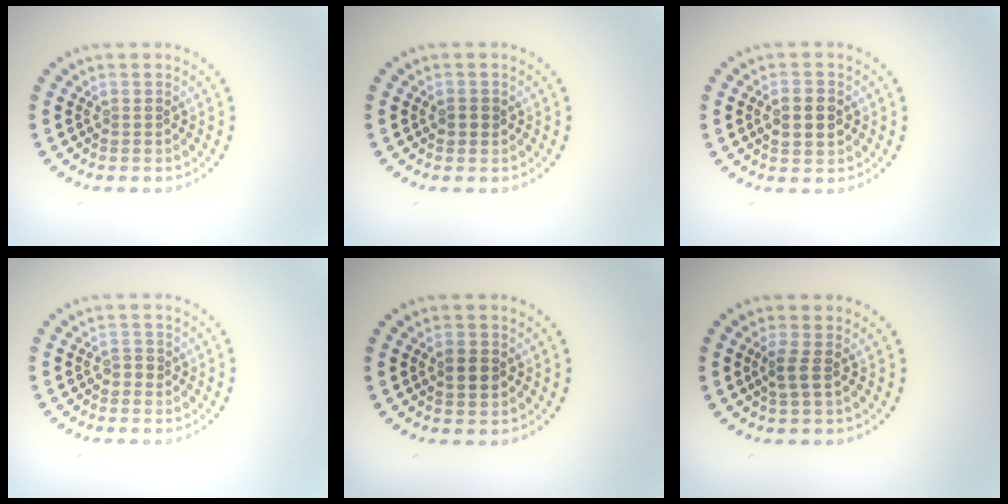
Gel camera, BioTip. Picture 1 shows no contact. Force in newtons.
{"total": 1.0, "press": 1.0, "slide": 0.2}
{"total": 2.9, "press": 2.9, "slide": 0.0}
{"total": 1.0, "press": 0.9, "slide": 0.5}
{"total": 1.8, "press": 1.8, "slide": 0.1}
{"total": 1.5, "press": 1.3, "slide": 0.8}